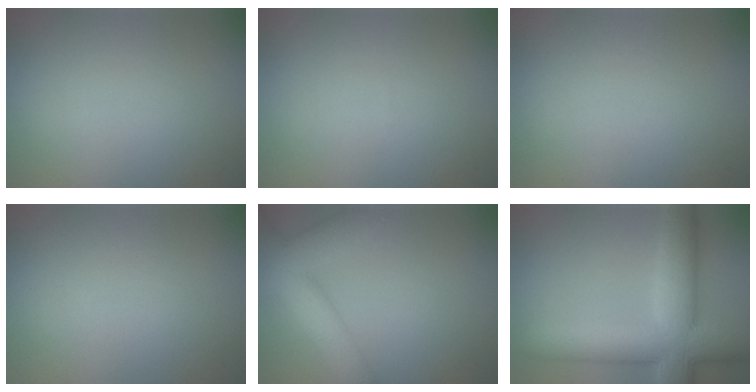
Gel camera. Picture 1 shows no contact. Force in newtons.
{"total": 0.0}
{"total": 0.0}
{"total": 0.0}
{"total": 7.5, "press": 7.5, "slide": 0.4}
{"total": 9.8, "press": 9.8, "slide": 0.2}